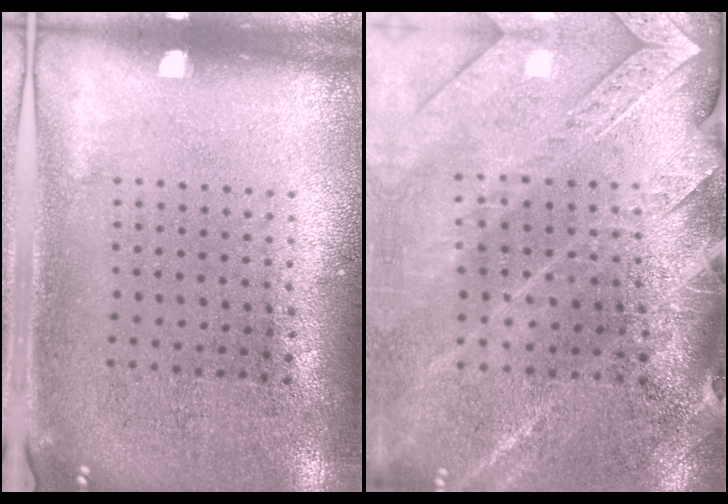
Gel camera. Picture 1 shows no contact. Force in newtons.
{"total": 2.9, "press": 2.9, "slide": 0.4}